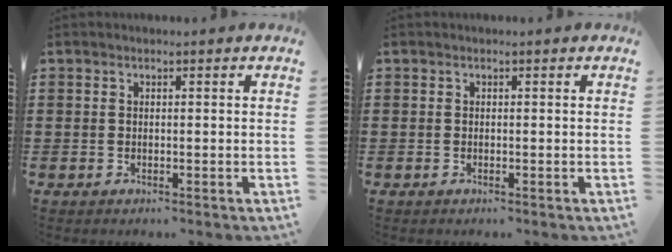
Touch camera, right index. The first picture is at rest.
{"total": 0.0}